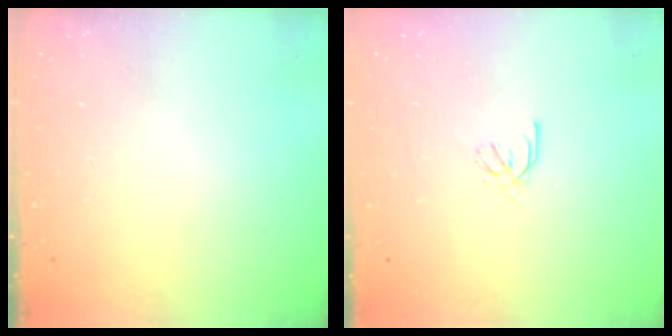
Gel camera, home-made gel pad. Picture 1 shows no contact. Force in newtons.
{"total": 1.7, "press": 1.6, "slide": 0.5}